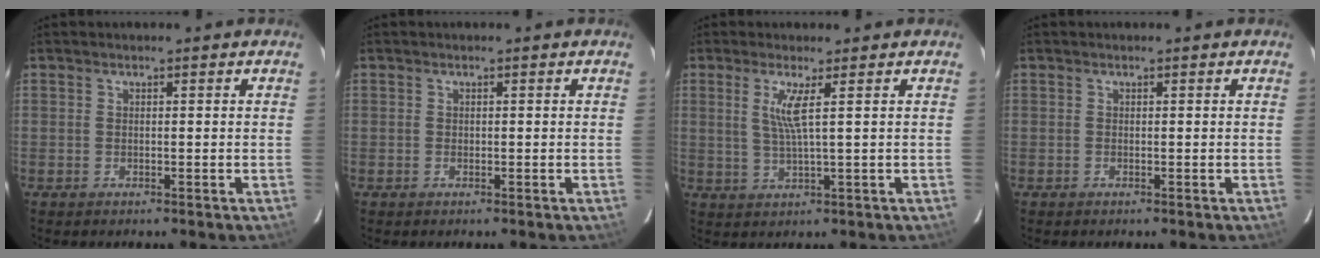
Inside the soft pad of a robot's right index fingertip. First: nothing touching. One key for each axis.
{"total": 0.0}
{"total": 4.1, "fx": 1.4, "fy": -0.6, "fz": 3.8, "tx": -0.073, "ty": -0.007, "tz": 0.027}
{"total": 0.0}